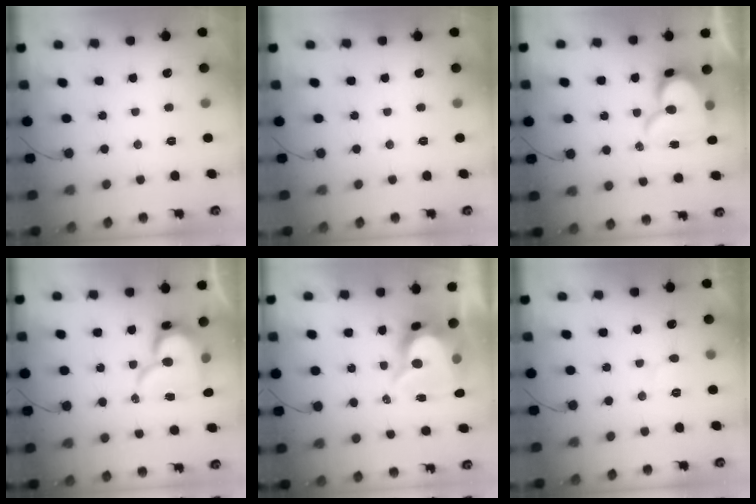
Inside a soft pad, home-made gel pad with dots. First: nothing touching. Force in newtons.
{"total": 0.0}
{"total": 14.8, "press": 14.7, "slide": 1.4}
{"total": 15.3, "press": 15.2, "slide": 1.6}
{"total": 10.8, "press": 10.8, "slide": 0.6}
{"total": 6.1, "press": 6.1, "slide": 0.4}